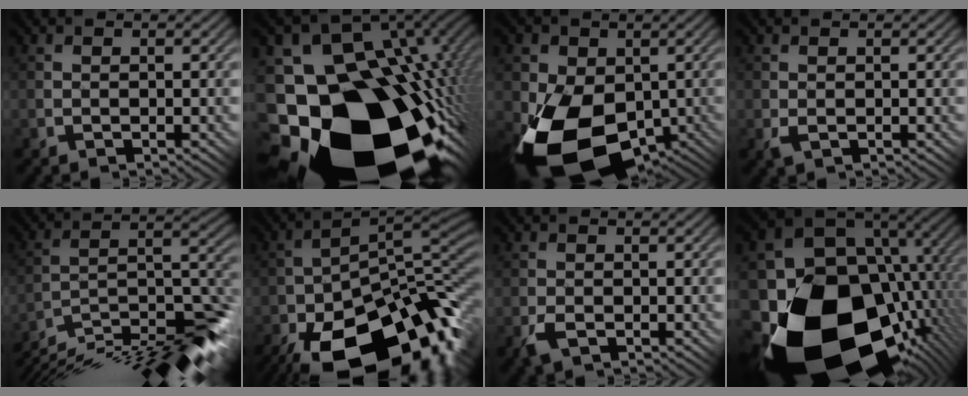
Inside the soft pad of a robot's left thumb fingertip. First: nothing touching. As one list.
[{"total": 22.1, "force": [-9.7, 14.0, 14.1], "torque": [-0.238, -0.059, -0.111]}, {"total": 16.0, "force": [-5.0, 10.5, 11.0], "torque": [-0.225, -0.030, -0.087]}, {"total": 1.2, "force": [-0.4, 0.8, 0.9], "torque": [-0.024, -0.005, -0.007]}, {"total": 14.7, "force": [-11.8, 1.6, 8.6], "torque": [-0.157, 0.011, -0.202]}, {"total": 19.4, "force": [-11.2, 8.7, 13.2], "torque": [-0.208, -0.033, -0.166]}, {"total": 2.2, "force": [-1.1, 1.3, 1.2], "torque": [-0.029, -0.006, -0.027]}, {"total": 21.2, "force": [-6.9, 14.3, 14.2], "torque": [-0.328, -0.077, -0.072]}]